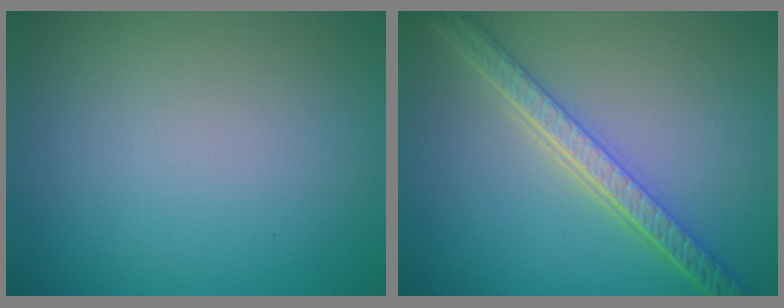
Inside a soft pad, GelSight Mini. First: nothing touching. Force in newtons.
{"total": 5.5, "press": 4.3, "slide": 3.4}